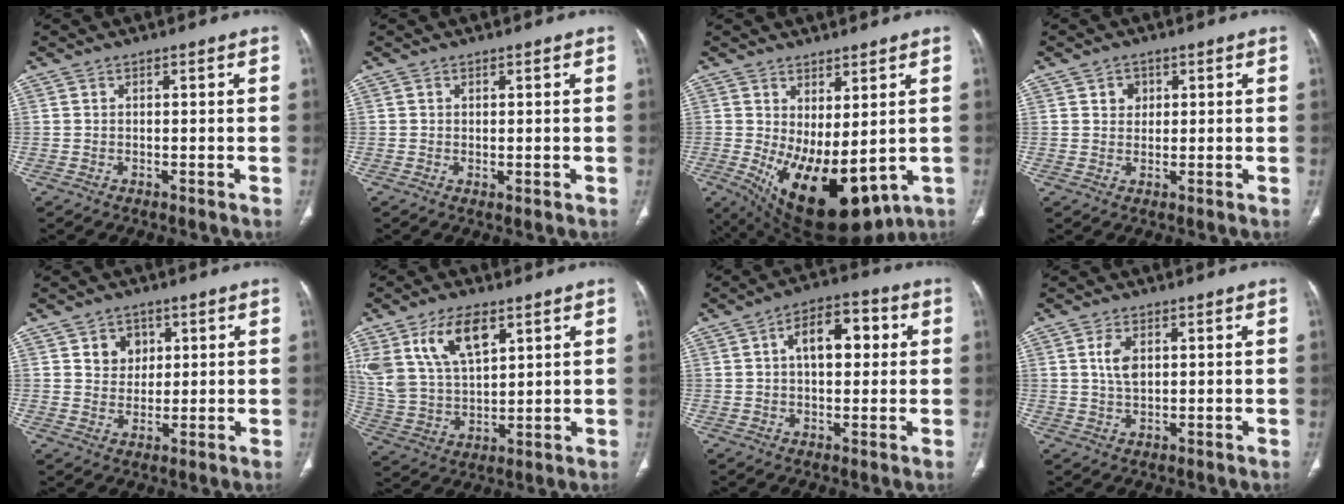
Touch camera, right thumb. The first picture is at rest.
{"total": 1.1, "force": [-0.1, 0.4, 1.0], "torque": [-0.020, -0.007, 0.002]}
{"total": 16.8, "force": [-2.3, 7.9, 14.6], "torque": [-0.234, -0.023, -0.001]}
{"total": 2.7, "force": [1.0, 2.3, 1.0], "torque": [-0.001, -0.004, 0.015]}
{"total": 5.4, "force": [2.1, 4.5, 2.1], "torque": [-0.006, -0.008, 0.034]}
{"total": 14.5, "force": [7.4, 7.5, 10.0], "torque": [-0.184, -0.021, 0.154]}
{"total": 10.4, "force": [2.2, 5.7, 8.4], "torque": [-0.108, 0.022, 0.029]}
{"total": 4.3, "force": [1.1, 2.4, 3.4], "torque": [-0.067, -0.004, 0.024]}